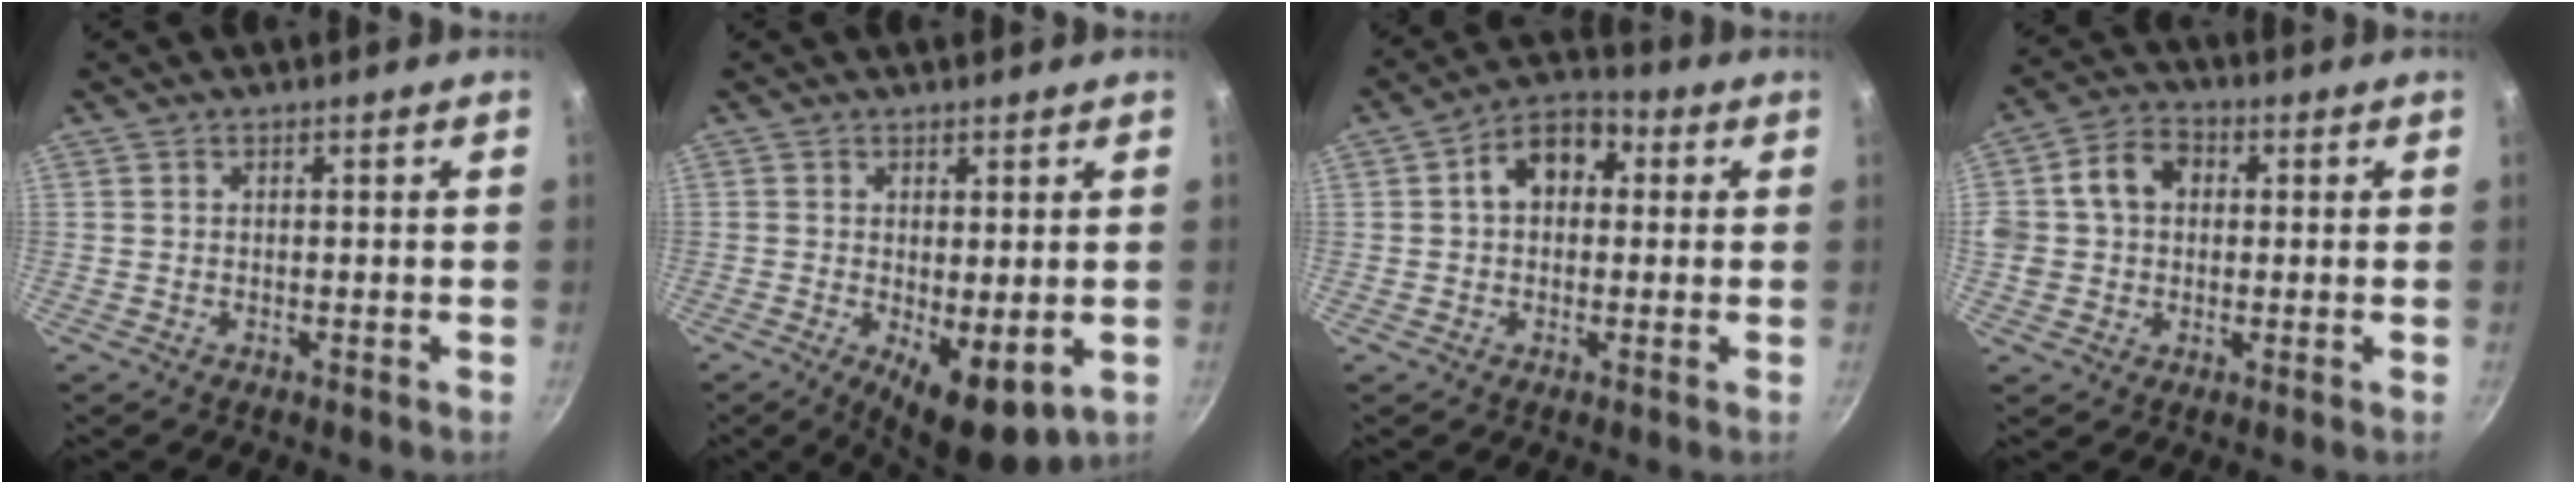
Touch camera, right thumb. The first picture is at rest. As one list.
[{"total": 7.8, "force": [-0.9, 3.0, 7.1], "torque": [-0.091, -0.014, 0.000]}, {"total": 9.1, "force": [1.6, 6.6, 6.1], "torque": [-0.056, 0.022, 0.010]}, {"total": 8.4, "force": [1.3, 6.8, 4.8], "torque": [-0.059, 0.016, 0.009]}]